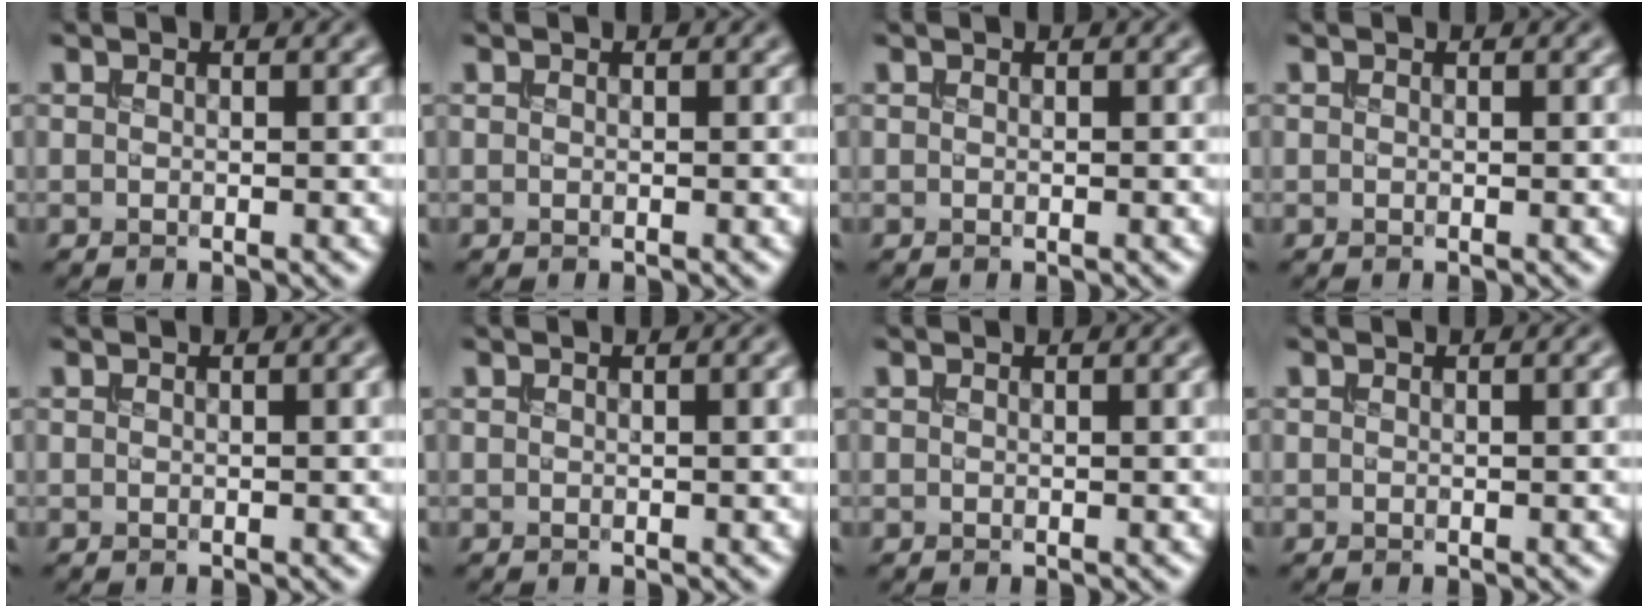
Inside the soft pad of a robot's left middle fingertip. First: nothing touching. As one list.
[{"total": 0.0}, {"total": 0.0}, {"total": 0.0}, {"total": 1.3, "force": [0.4, 0.4, 1.1], "torque": [-0.012, 0.006, 0.001]}, {"total": 1.6, "force": [0.4, 0.5, 1.4], "torque": [-0.013, 0.007, 0.001]}, {"total": 1.2, "force": [0.4, 0.4, 1.0], "torque": [-0.010, 0.006, 0.003]}, {"total": 1.1, "force": [0.3, 0.3, 1.0], "torque": [-0.010, 0.006, 0.001]}]